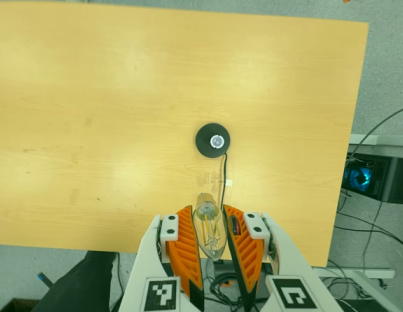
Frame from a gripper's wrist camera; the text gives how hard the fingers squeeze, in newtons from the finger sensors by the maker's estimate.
{"total": 14.9, "left": 16.8, "right": 13.1}